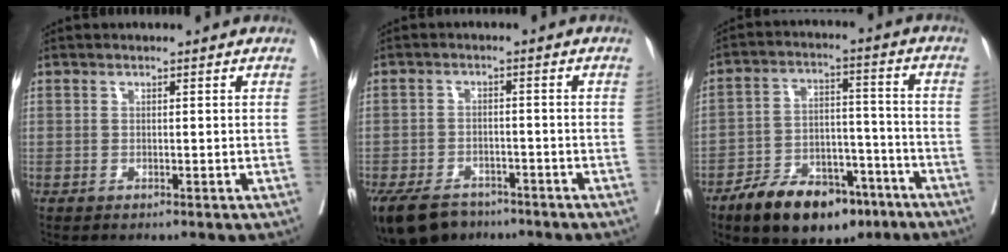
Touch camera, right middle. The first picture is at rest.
{"total": 10.7, "force": [-7.9, 5.9, 4.3], "torque": [-0.093, -0.008, -0.124]}
{"total": 14.6, "force": [-10.0, 6.8, 8.2], "torque": [-0.127, 0.016, -0.159]}